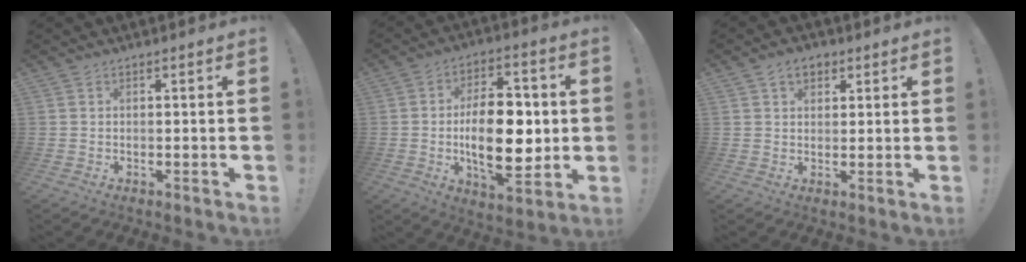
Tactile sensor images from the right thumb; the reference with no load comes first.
{"total": 20.1, "force": [-0.7, 10.5, 17.1], "torque": [-0.283, -0.003, -0.014]}
{"total": 5.0, "force": [2.6, 3.4, 2.7], "torque": [-0.039, -0.002, 0.045]}